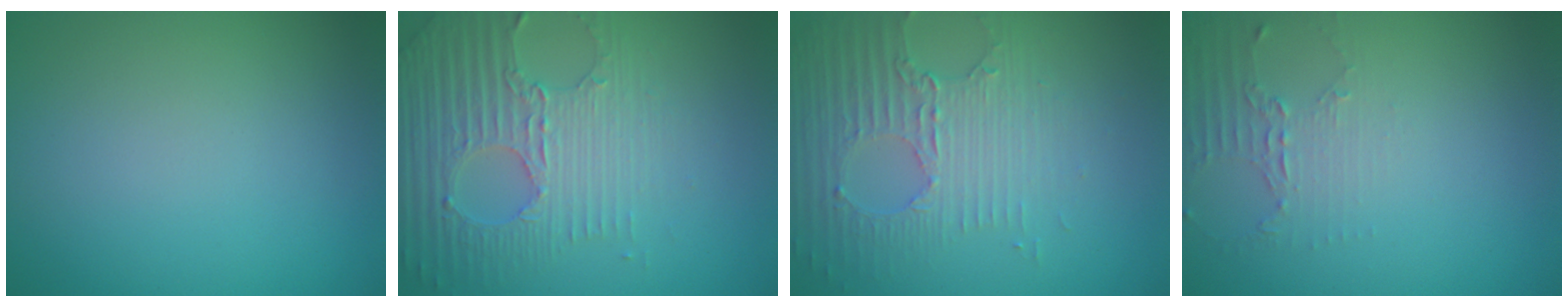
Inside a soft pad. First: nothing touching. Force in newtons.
{"total": 4.7, "press": 4.3, "slide": 2.0}
{"total": 3.5, "press": 3.3, "slide": 1.3}
{"total": 2.1, "press": 1.5, "slide": 1.5}